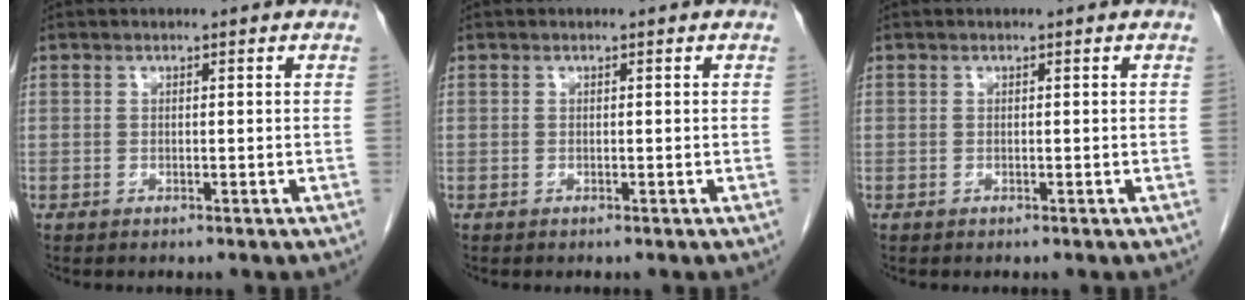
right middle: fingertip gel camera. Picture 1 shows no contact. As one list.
[{"total": 0.0}, {"total": 0.0}]